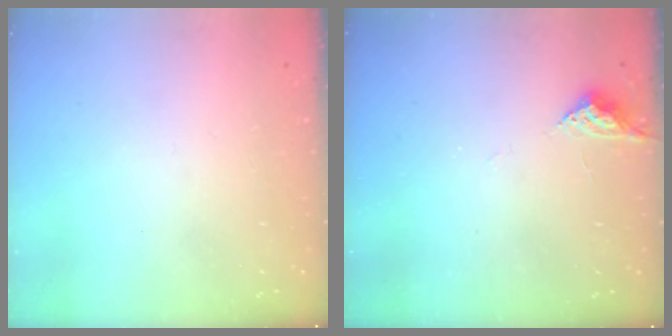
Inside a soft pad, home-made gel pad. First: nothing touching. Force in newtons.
{"total": 4.2, "press": 4.2, "slide": 0.6}